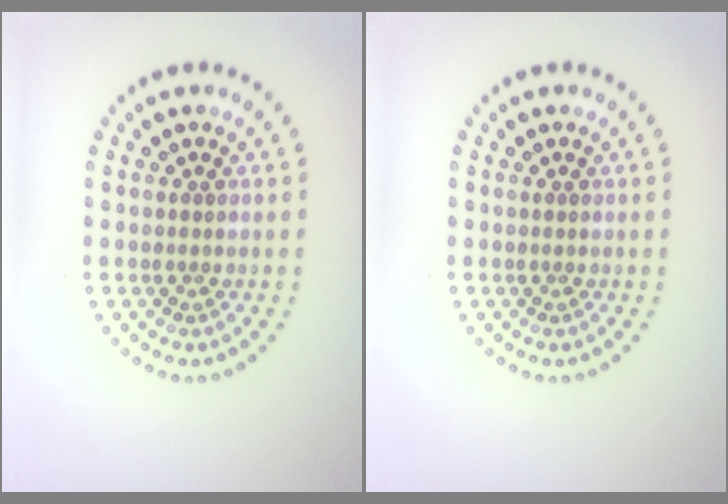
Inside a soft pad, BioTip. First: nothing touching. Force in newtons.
{"total": 0.0}